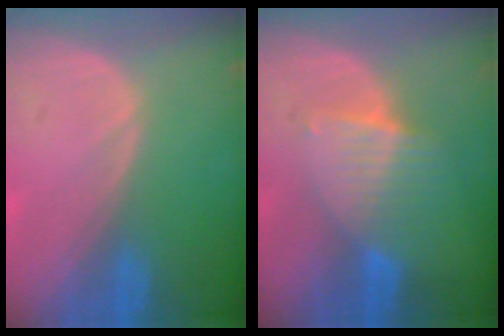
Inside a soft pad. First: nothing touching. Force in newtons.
{"total": 6.6, "press": 6.2, "slide": 2.4}